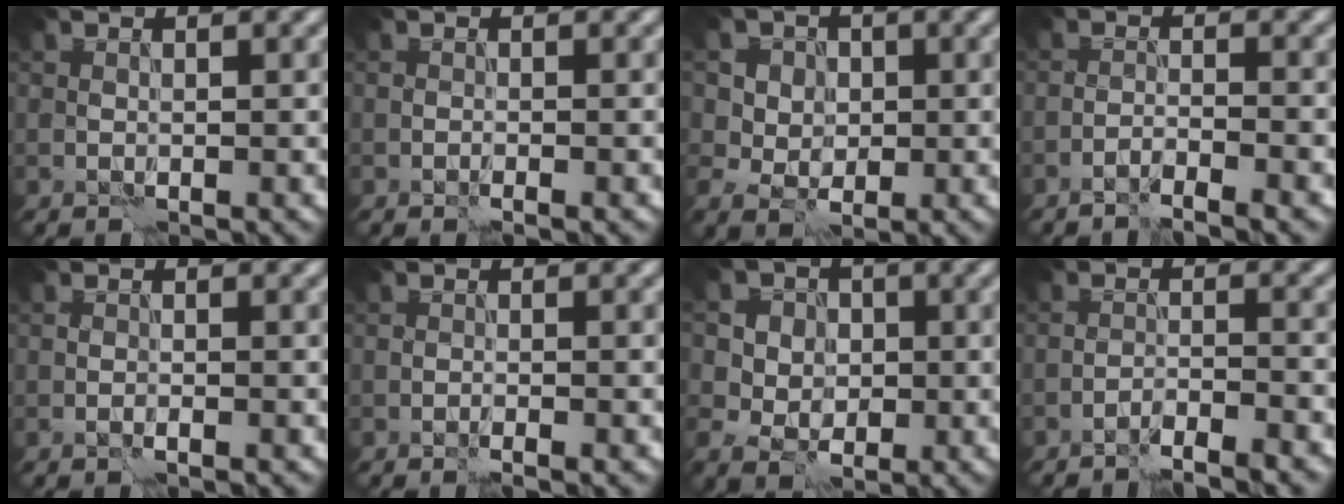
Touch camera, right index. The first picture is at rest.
{"total": 0.7, "force": [-0.6, -0.2, 0.4], "torque": [-0.009, 0.002, -0.012]}
{"total": 5.6, "force": [2.4, 4.5, 2.3], "torque": [-0.044, 0.010, 0.025]}
{"total": 2.5, "force": [-2.2, -0.4, 1.2], "torque": [-0.024, 0.008, -0.044]}
{"total": 0.7, "force": [-0.6, -0.1, 0.4], "torque": [-0.009, 0.003, -0.012]}
{"total": 1.0, "force": [-0.8, -0.3, 0.5], "torque": [-0.009, 0.001, -0.016]}
{"total": 6.2, "force": [1.6, 5.5, 2.5], "torque": [-0.040, 0.024, 0.005]}
{"total": 3.3, "force": [-3.0, -0.3, 1.4], "torque": [-0.021, 0.010, -0.055]}